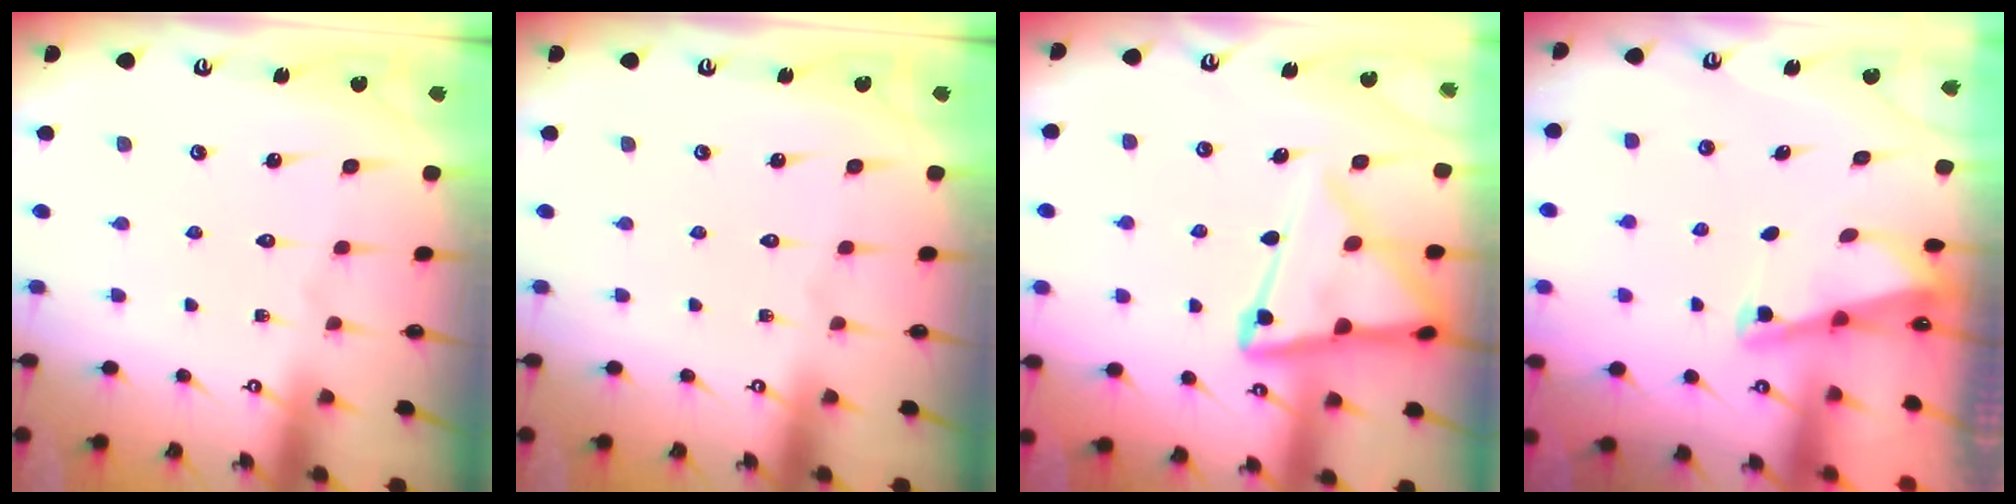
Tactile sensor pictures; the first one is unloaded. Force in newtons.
{"total": 0.0}
{"total": 14.6, "press": 14.5, "slide": 1.6}
{"total": 1.9, "press": 1.9, "slide": 0.4}